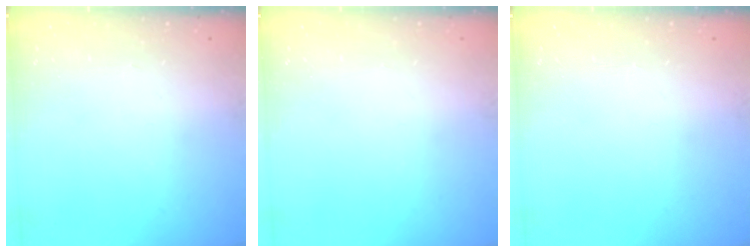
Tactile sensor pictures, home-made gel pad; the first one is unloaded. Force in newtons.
{"total": 0.0}
{"total": 0.0}